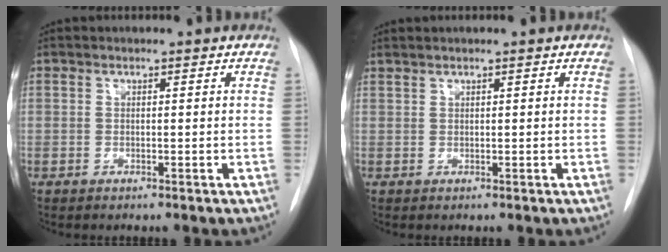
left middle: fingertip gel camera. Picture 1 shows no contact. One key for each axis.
{"total": 0.8, "fx": 0.8, "fy": -0.1, "fz": 0.2, "tx": -0.007, "ty": 0.006, "tz": 0.021}